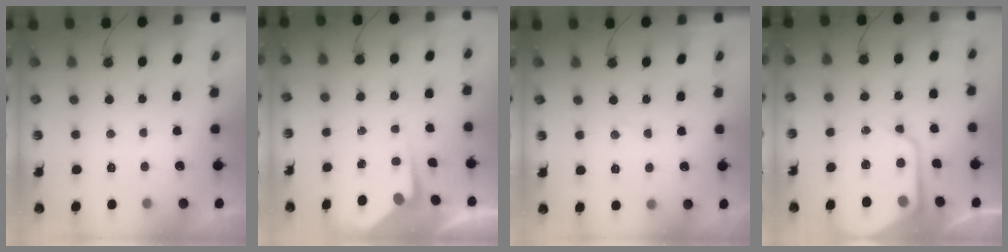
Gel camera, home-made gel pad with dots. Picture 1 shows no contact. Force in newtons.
{"total": 5.2, "press": 5.2, "slide": 0.4}
{"total": 4.5, "press": 4.5, "slide": 0.5}
{"total": 13.0, "press": 12.9, "slide": 1.3}